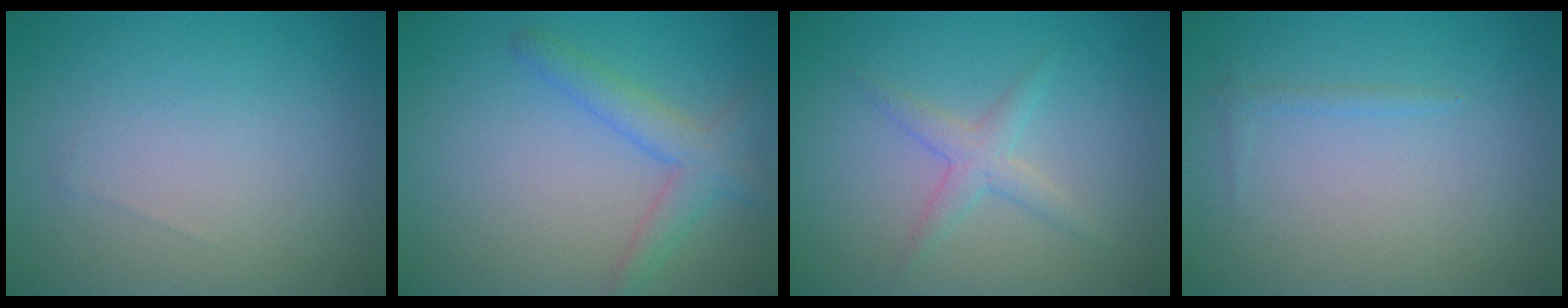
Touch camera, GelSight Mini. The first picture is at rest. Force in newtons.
{"total": 3.0, "press": 3.0, "slide": 0.1}
{"total": 2.0, "press": 2.0, "slide": 0.0}
{"total": 0.6, "press": 0.6, "slide": 0.1}